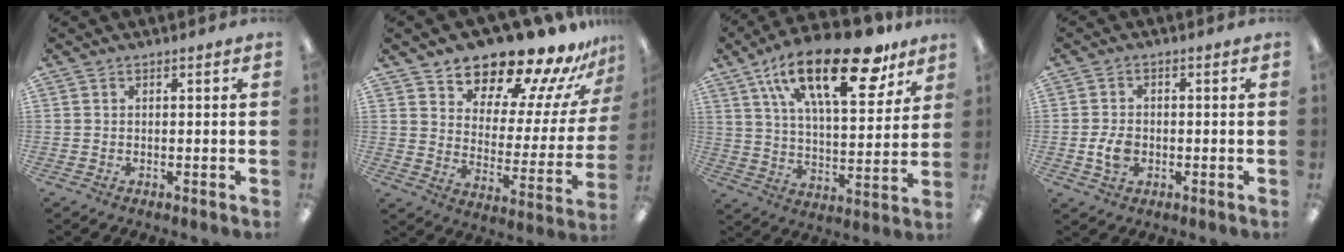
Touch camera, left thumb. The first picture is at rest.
{"total": 18.6, "force": [16.4, 6.0, 6.4], "torque": [-0.097, -0.126, 0.275]}
{"total": 25.8, "force": [15.1, 10.4, 18.1], "torque": [-0.284, -0.070, 0.249]}
{"total": 5.1, "force": [-1.0, 3.6, 3.5], "torque": [-0.079, 0.003, -0.021]}